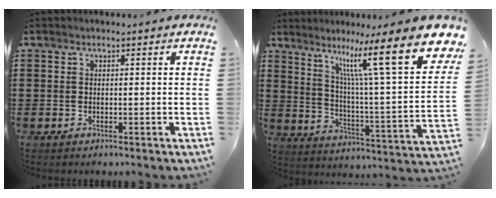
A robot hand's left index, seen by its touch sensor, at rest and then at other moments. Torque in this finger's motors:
{"motor_torque": [2.14, 0.00, 1.01, 0.21]}